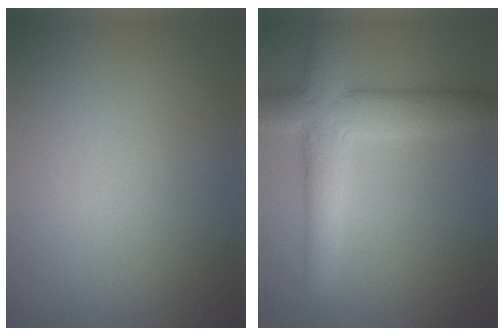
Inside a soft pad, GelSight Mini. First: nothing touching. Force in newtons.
{"total": 6.9, "press": 6.9, "slide": 0.6}